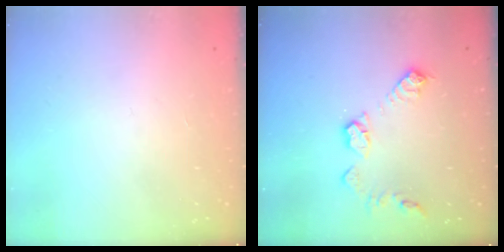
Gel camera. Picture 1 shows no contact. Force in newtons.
{"total": 10.9, "press": 10.9, "slide": 0.5}